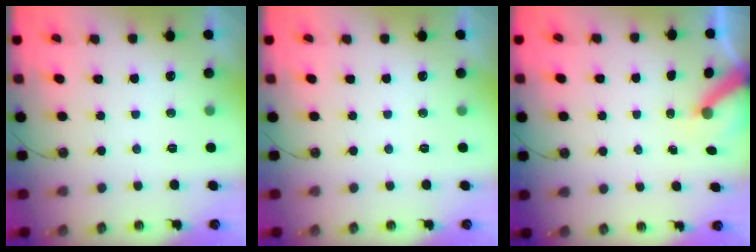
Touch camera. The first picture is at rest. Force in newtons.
{"total": 0.0}
{"total": 5.3, "press": 5.3, "slide": 0.8}